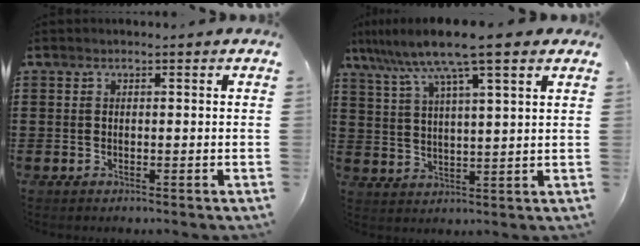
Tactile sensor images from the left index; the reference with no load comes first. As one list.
[{"total": 9.4, "force": [6.9, 0.4, 6.3], "torque": [-0.141, -0.021, 0.117]}]